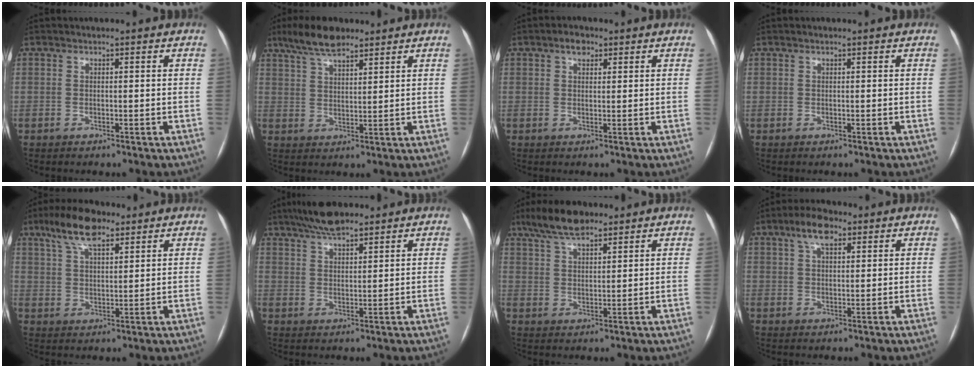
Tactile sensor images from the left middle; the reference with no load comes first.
{"total": 7.6, "force": [5.9, 2.2, 4.2], "torque": [-0.084, 0.014, 0.108]}
{"total": 2.5, "force": [1.5, 1.4, 1.4], "torque": [-0.025, 0.010, 0.024]}
{"total": 0.0}
{"total": 8.8, "force": [5.9, 2.9, 5.9], "torque": [-0.115, 0.021, 0.107]}
{"total": 6.8, "force": [5.6, 1.5, 3.6], "torque": [-0.068, 0.019, 0.099]}
{"total": 7.8, "force": [6.0, 2.2, 4.5], "torque": [-0.089, 0.017, 0.109]}
{"total": 5.5, "force": [3.2, 2.1, 3.9], "torque": [-0.077, 0.018, 0.054]}